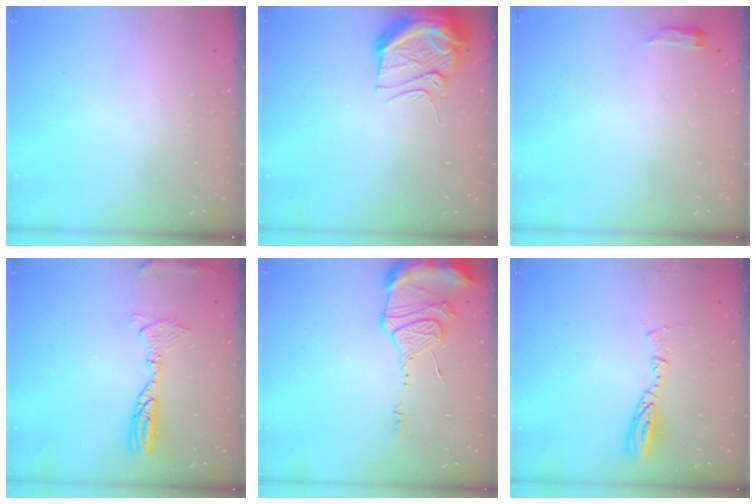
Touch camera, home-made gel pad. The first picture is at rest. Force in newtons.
{"total": 11.0, "press": 11.0, "slide": 0.9}
{"total": 3.7, "press": 3.5, "slide": 1.3}
{"total": 10.6, "press": 10.4, "slide": 2.2}
{"total": 12.5, "press": 12.4, "slide": 1.1}
{"total": 8.0, "press": 8.0, "slide": 0.7}